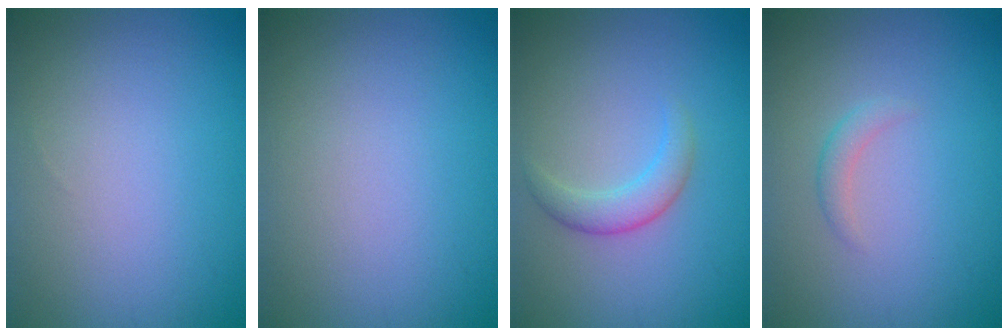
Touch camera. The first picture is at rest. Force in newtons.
{"total": 0.0}
{"total": 2.3, "press": 2.3, "slide": 0.2}
{"total": 1.1, "press": 1.1, "slide": 0.1}